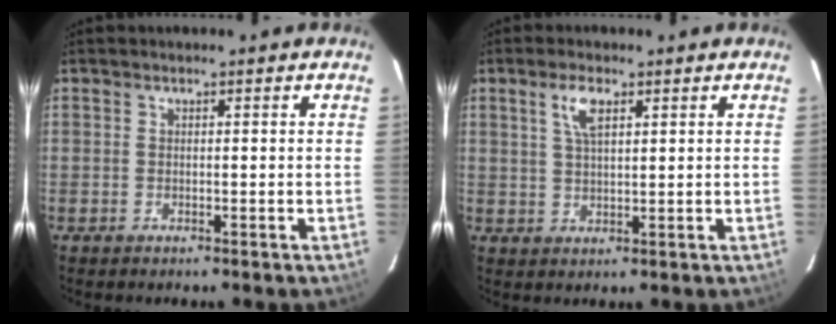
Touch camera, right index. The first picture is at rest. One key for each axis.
{"total": 4.3, "fx": 2.0, "fy": 1.5, "fz": 3.4, "tx": -0.066, "ty": 0.006, "tz": 0.040}